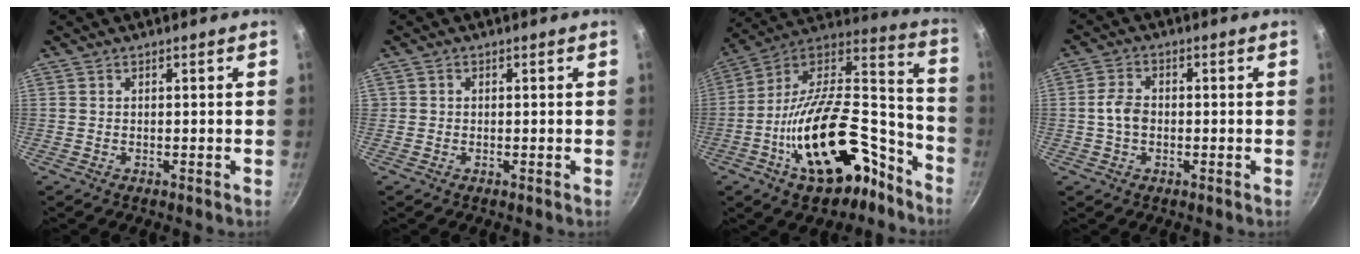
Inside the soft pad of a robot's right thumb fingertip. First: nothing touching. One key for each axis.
{"total": 0.7, "fx": 0.1, "fy": 0.7, "fz": 0.2, "tx": -0.001, "ty": 0.002, "tz": 0.000}
{"total": 27.5, "fx": -13.7, "fy": 14.0, "fz": 19.3, "tx": -0.255, "ty": 0.102, "tz": -0.214}
{"total": 4.4, "fx": -0.5, "fy": 3.1, "fz": 3.1, "tx": -0.056, "ty": 0.014, "tz": -0.013}